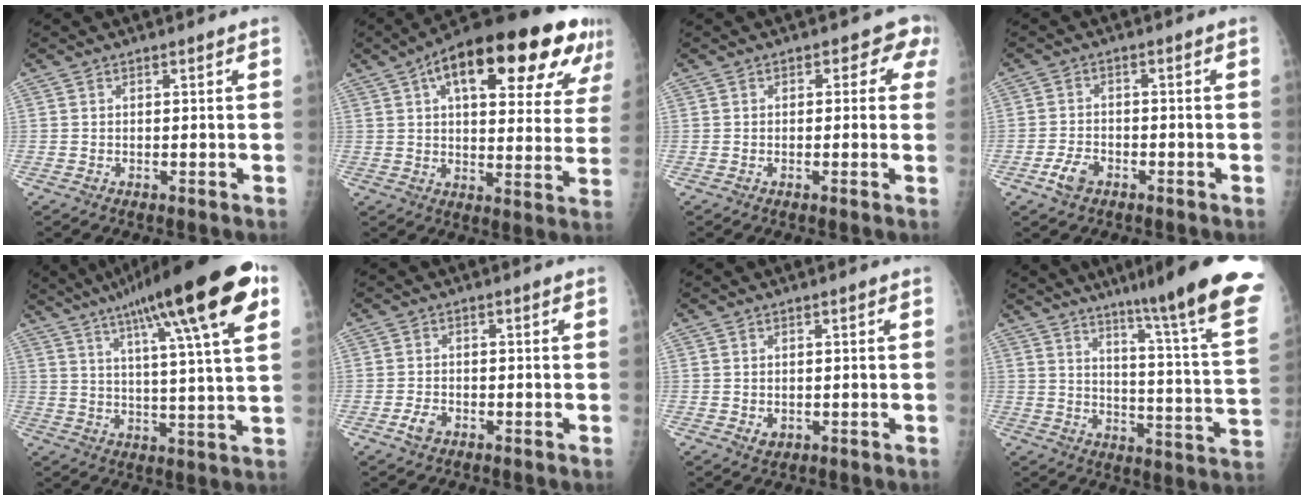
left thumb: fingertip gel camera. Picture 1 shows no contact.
{"total": 27.4, "force": [13.3, 10.4, 21.6], "torque": [-0.290, 0.014, 0.187]}
{"total": 3.4, "force": [1.3, 2.5, 2.0], "torque": [0.018, 0.004, -0.001]}
{"total": 4.0, "force": [-2.2, 2.5, 2.3], "torque": [-0.041, 0.012, -0.041]}
{"total": 23.4, "force": [11.7, 3.5, 19.9], "torque": [-0.303, -0.006, 0.175]}
{"total": 2.5, "force": [-1.4, 1.6, 1.5], "torque": [-0.029, 0.006, -0.025]}
{"total": 1.8, "force": [-0.3, 1.4, 1.1], "torque": [-0.009, -0.001, 0.003]}
{"total": 24.2, "force": [16.5, 1.1, 17.7], "torque": [-0.230, -0.092, 0.225]}